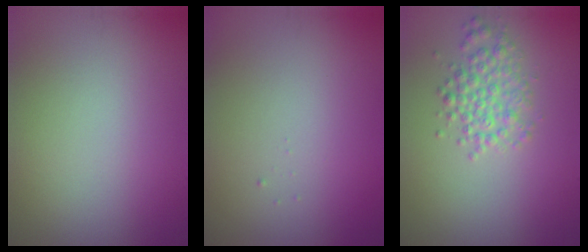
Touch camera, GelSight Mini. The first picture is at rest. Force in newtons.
{"total": 0.0}
{"total": 3.0, "press": 3.0, "slide": 0.1}